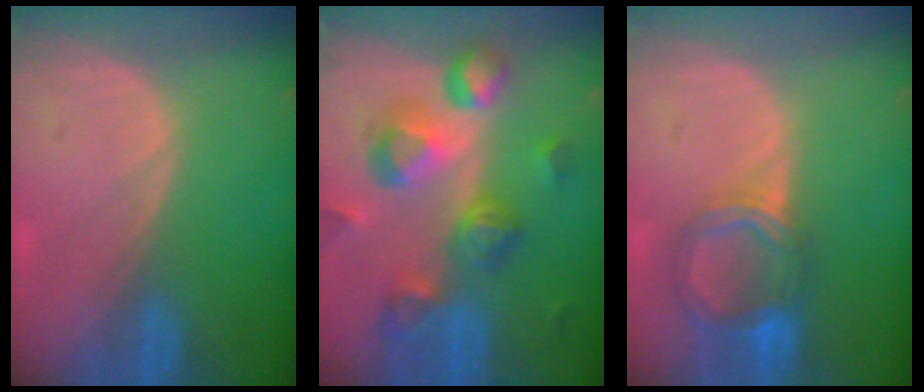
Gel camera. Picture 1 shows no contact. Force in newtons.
{"total": 10.7, "press": 9.6, "slide": 4.7}
{"total": 6.4, "press": 5.8, "slide": 2.7}